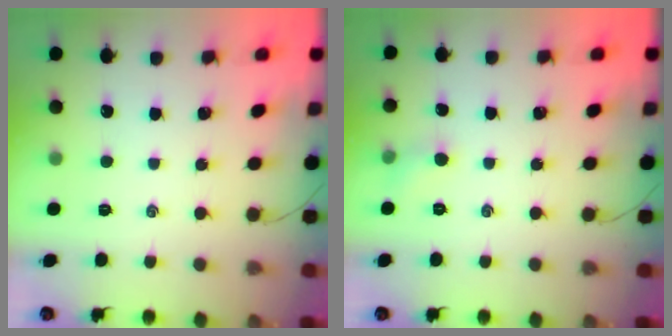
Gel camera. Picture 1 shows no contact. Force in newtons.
{"total": 4.1, "press": 3.8, "slide": 1.4}